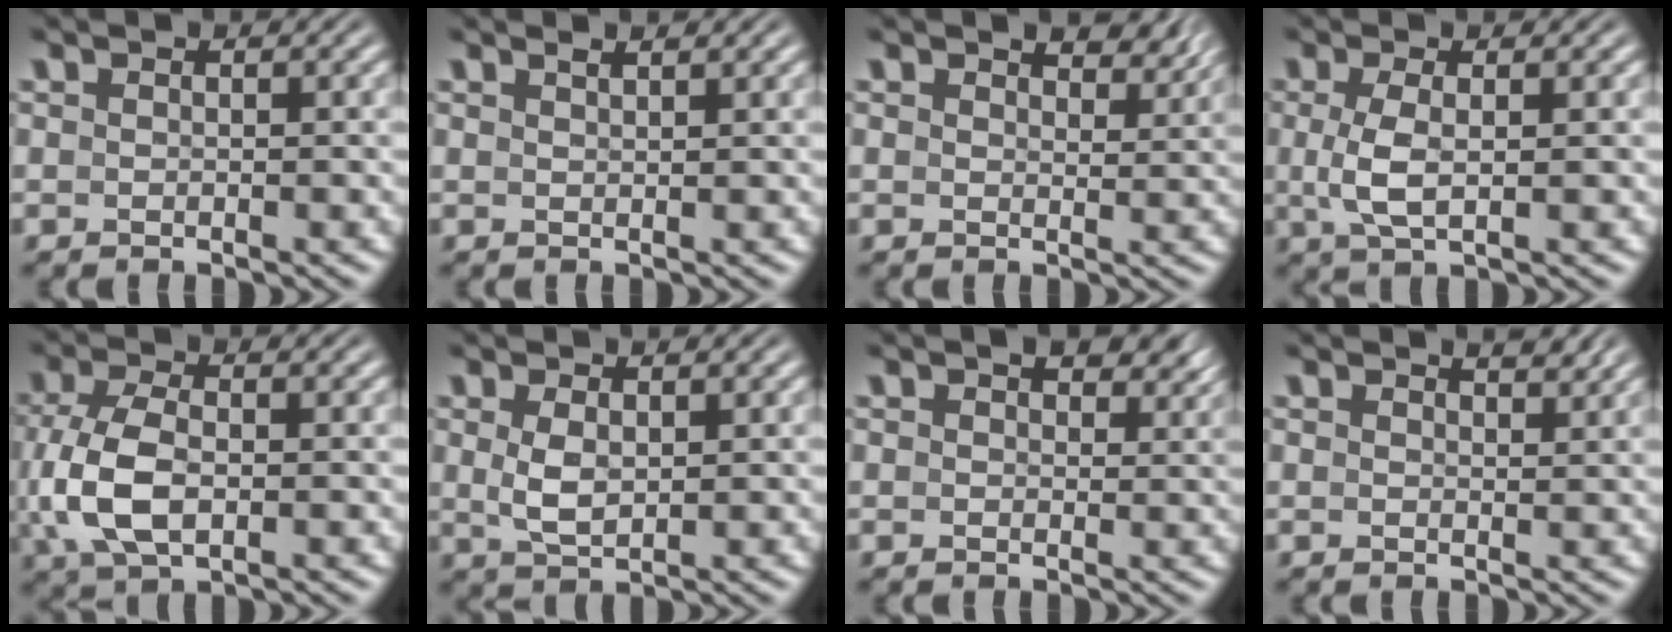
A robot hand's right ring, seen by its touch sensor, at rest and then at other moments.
{"total": 1.1, "force": [0.9, -0.7, 0.2], "torque": [0.000, -0.003, 0.020]}
{"total": 2.8, "force": [2.5, 0.3, 1.1], "torque": [-0.012, -0.004, 0.042]}
{"total": 2.8, "force": [-0.1, 0.8, 2.7], "torque": [-0.072, -0.012, 0.011]}
{"total": 5.7, "force": [-0.7, 3.4, 4.5], "torque": [-0.128, -0.024, 0.008]}
{"total": 2.5, "force": [0.3, 1.4, 2.0], "torque": [-0.053, -0.012, 0.019]}
{"total": 2.9, "force": [1.9, 1.3, 1.7], "torque": [-0.018, 0.004, 0.027]}
{"total": 1.5, "force": [1.4, -0.2, 0.6], "torque": [-0.002, -0.005, 0.025]}